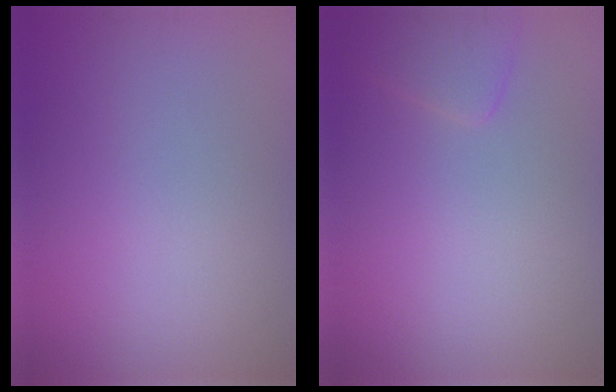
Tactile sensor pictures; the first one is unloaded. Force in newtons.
{"total": 1.8, "press": 1.8, "slide": 0.2}